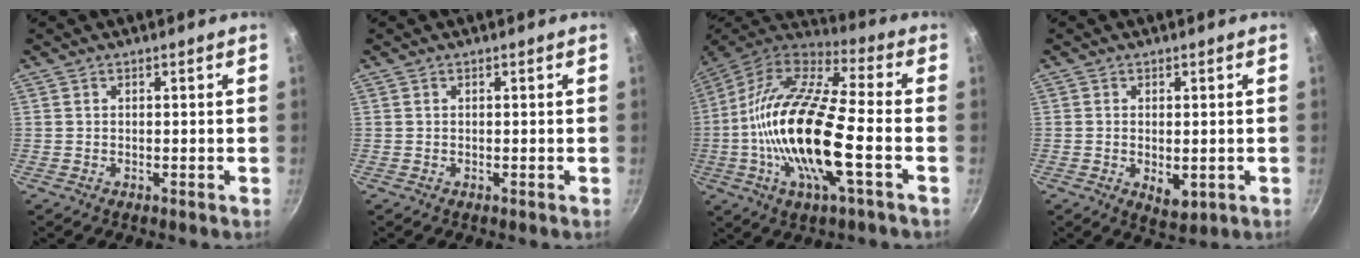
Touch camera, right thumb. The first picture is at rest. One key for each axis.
{"total": 0.0}
{"total": 22.9, "fx": -4.2, "fy": 7.2, "fz": 21.4, "tx": -0.409, "ty": 0.025, "tz": -0.099}
{"total": 4.4, "fx": -0.7, "fy": 2.4, "fz": 3.6, "tx": -0.052, "ty": -0.011, "tz": -0.004}